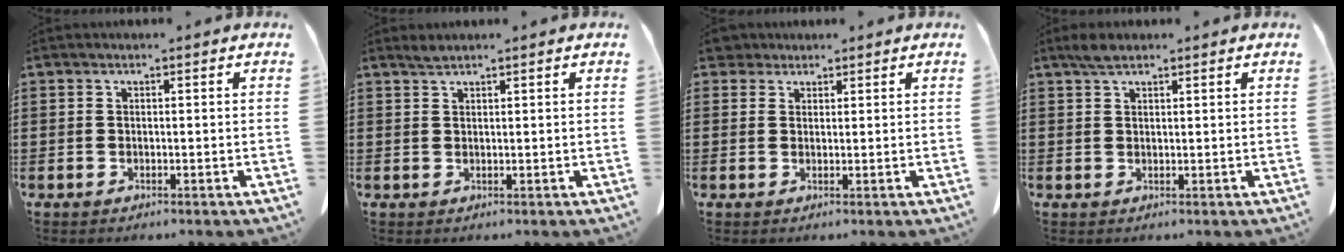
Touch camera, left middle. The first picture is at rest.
{"total": 1.2, "force": [1.0, 0.0, 0.6], "torque": [-0.014, -0.001, 0.019]}
{"total": 2.6, "force": [2.2, 1.3, 0.7], "torque": [-0.023, 0.007, 0.043]}
{"total": 2.3, "force": [1.7, 0.7, 1.4], "torque": [-0.032, 0.003, 0.032]}